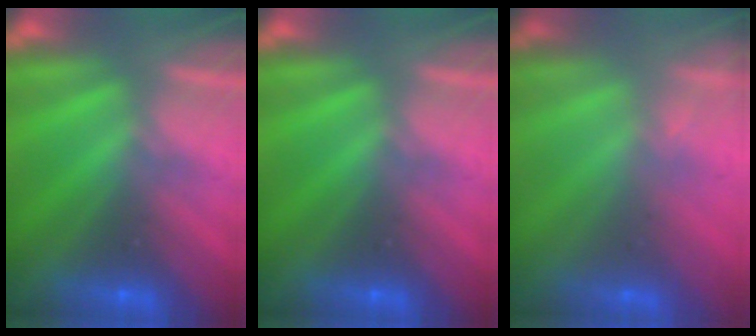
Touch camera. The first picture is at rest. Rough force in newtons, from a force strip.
{"total": 0.0}
{"total": 1.5}